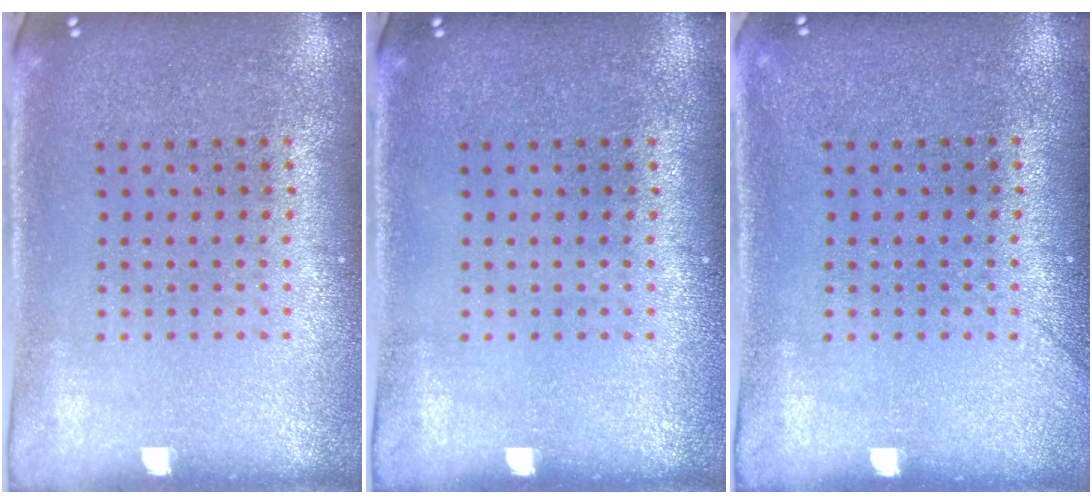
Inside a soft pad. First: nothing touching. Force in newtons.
{"total": 0.0}
{"total": 0.8, "press": 0.8, "slide": 0.1}